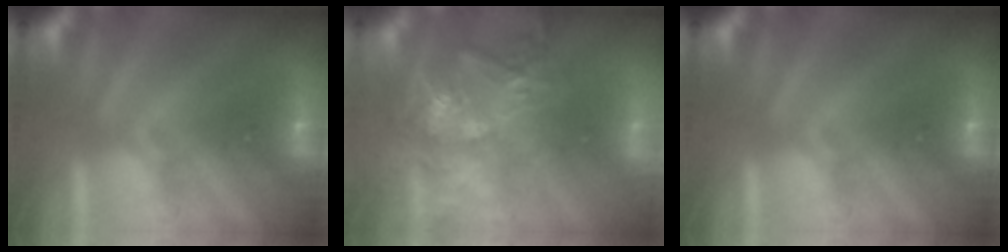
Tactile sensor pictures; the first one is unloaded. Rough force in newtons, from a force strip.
{"total": 8.6}
{"total": 0.0}